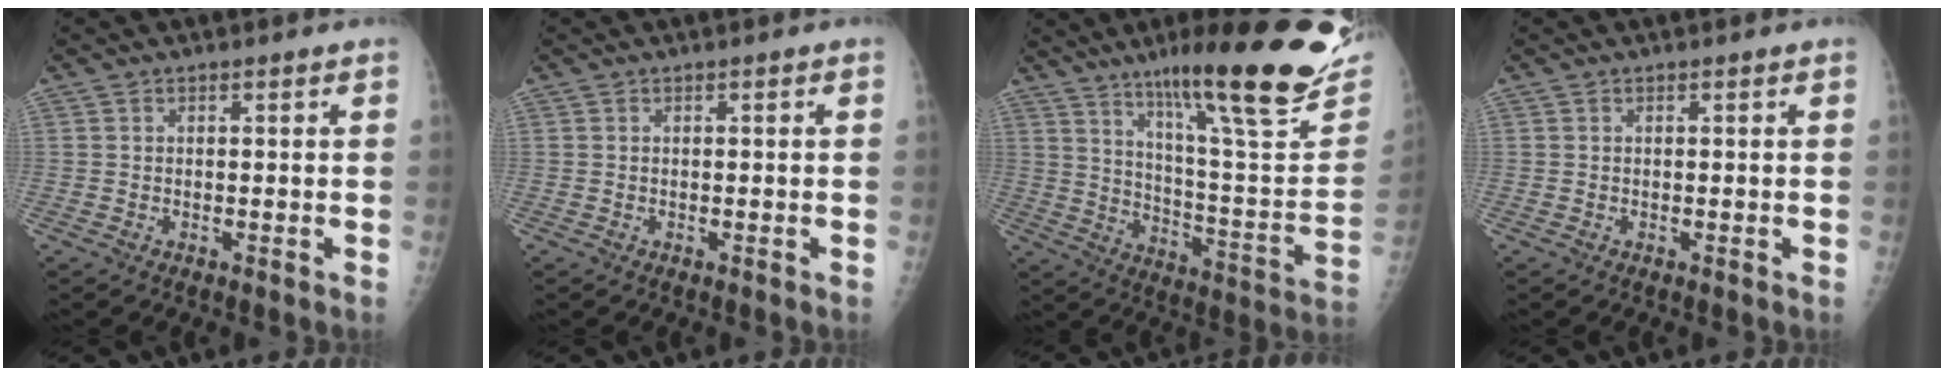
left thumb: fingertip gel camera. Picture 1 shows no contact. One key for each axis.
{"total": 0.0}
{"total": 28.9, "fx": 19.9, "fy": 4.8, "fz": 20.3, "tx": -0.278, "ty": -0.088, "tz": 0.295}
{"total": 0.0}